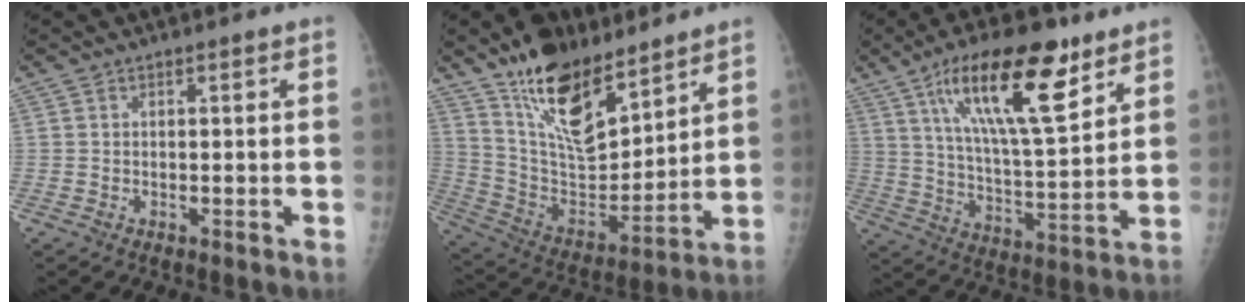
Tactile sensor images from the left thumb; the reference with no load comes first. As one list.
[{"total": 19.4, "force": [13.4, 8.2, 11.4], "torque": [-0.149, -0.083, 0.248]}, {"total": 20.2, "force": [11.0, 6.4, 15.6], "torque": [-0.234, -0.044, 0.190]}]